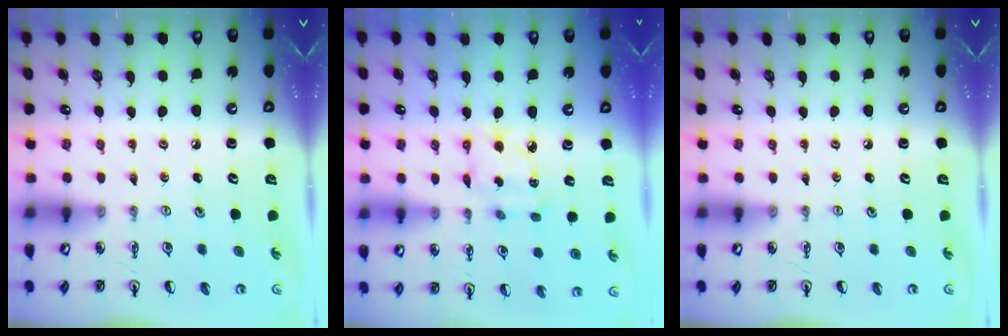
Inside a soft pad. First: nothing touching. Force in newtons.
{"total": 5.1, "press": 5.1, "slide": 0.2}
{"total": 0.0}